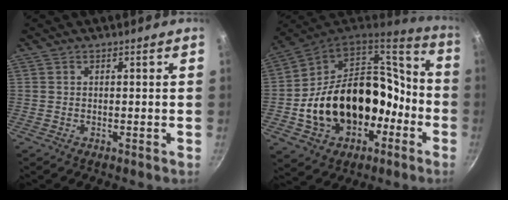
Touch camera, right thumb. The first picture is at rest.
{"total": 25.6, "force": [-5.9, 18.7, 16.4], "torque": [-0.246, 0.076, -0.075]}